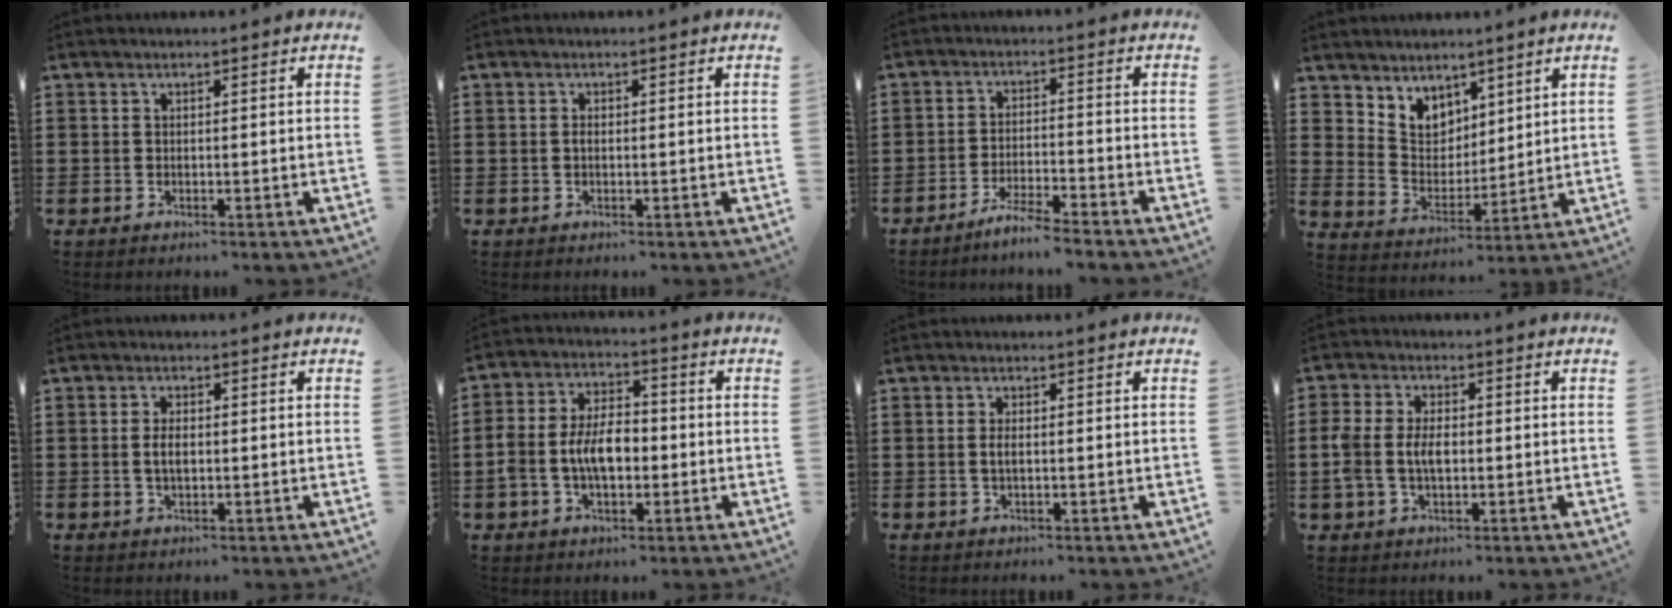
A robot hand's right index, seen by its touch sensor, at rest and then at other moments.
{"total": 1.2, "force": [-0.2, 0.6, 0.9], "torque": [-0.019, 0.001, -0.003]}
{"total": 4.1, "force": [-3.9, -0.3, 1.3], "torque": [-0.031, -0.002, -0.077]}
{"total": 5.6, "force": [4.1, 3.8, 0.0], "torque": [-0.032, -0.017, 0.079]}
{"total": 2.6, "force": [-0.1, 1.2, 2.3], "torque": [-0.052, 0.001, -0.006]}
{"total": 7.6, "force": [-1.3, 4.5, 6.0], "torque": [-0.129, 0.001, -0.032]}
{"total": 1.7, "force": [-0.1, 0.6, 1.6], "torque": [-0.037, -0.001, -0.005]}
{"total": 5.3, "force": [-0.5, 3.1, 4.4], "torque": [-0.104, 0.001, -0.015]}